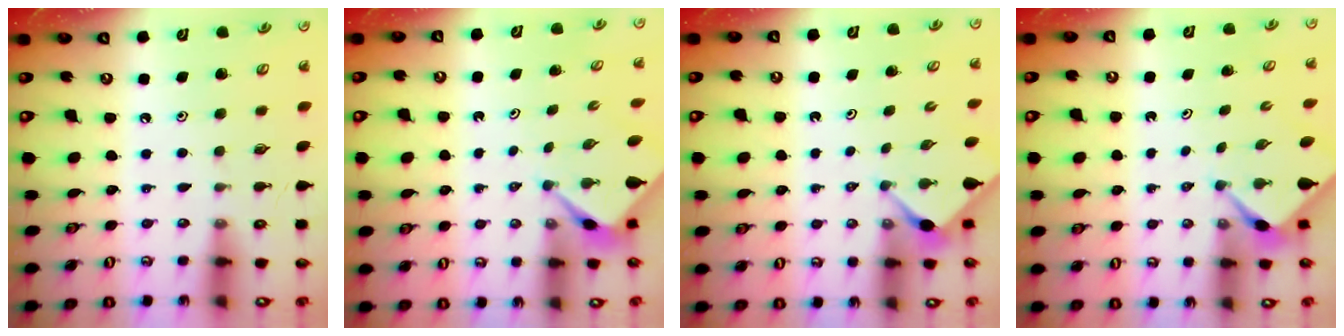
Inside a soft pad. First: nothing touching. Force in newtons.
{"total": 2.6, "press": 2.6, "slide": 0.3}
{"total": 3.0, "press": 3.0, "slide": 0.3}
{"total": 2.4, "press": 2.4, "slide": 0.1}